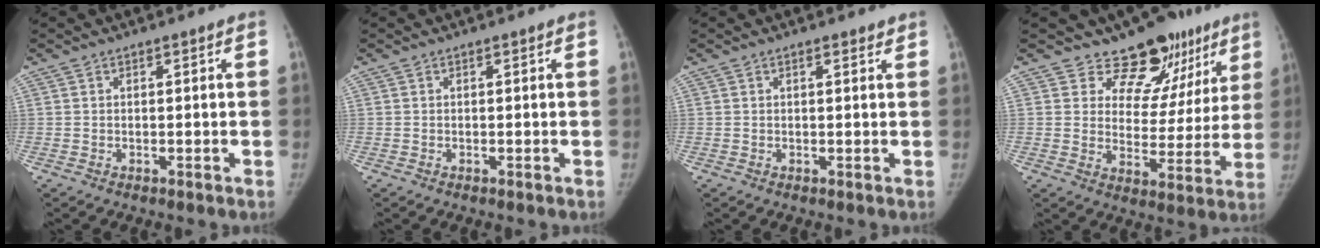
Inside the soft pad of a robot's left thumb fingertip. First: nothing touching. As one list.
[{"total": 0.0}, {"total": 1.3, "force": [0.9, 0.4, 0.8], "torque": [-0.010, -0.004, 0.013]}, {"total": 13.9, "force": [10.5, 8.1, 4.3], "torque": [-0.002, -0.070, 0.130]}]